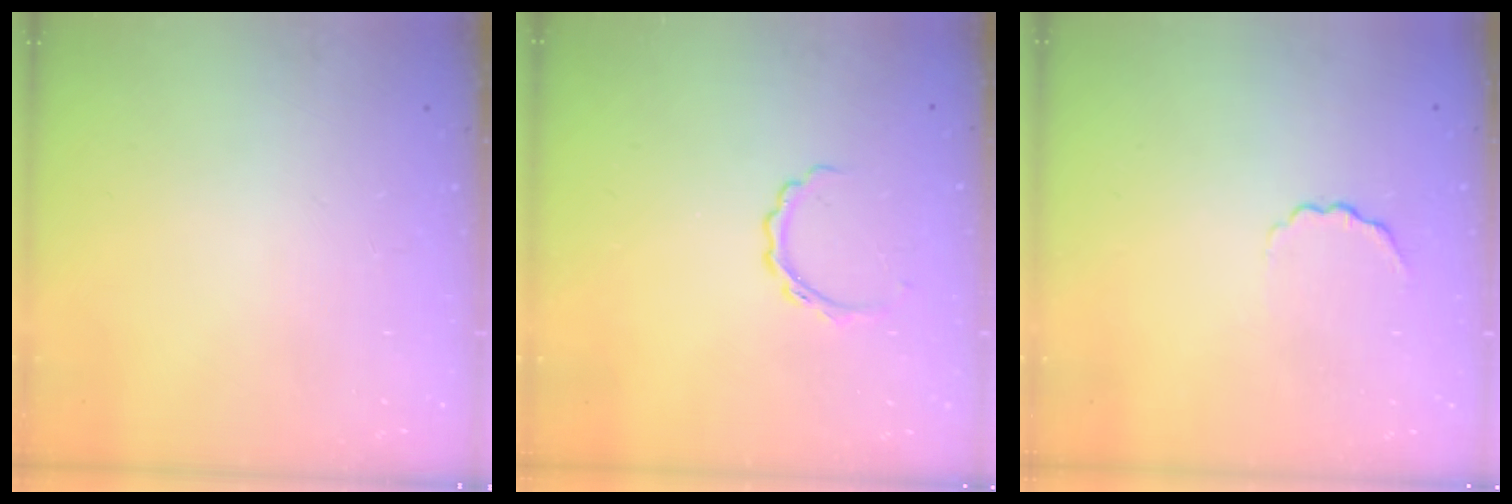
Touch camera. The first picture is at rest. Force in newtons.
{"total": 3.9, "press": 3.8, "slide": 0.9}
{"total": 2.1, "press": 2.0, "slide": 0.8}